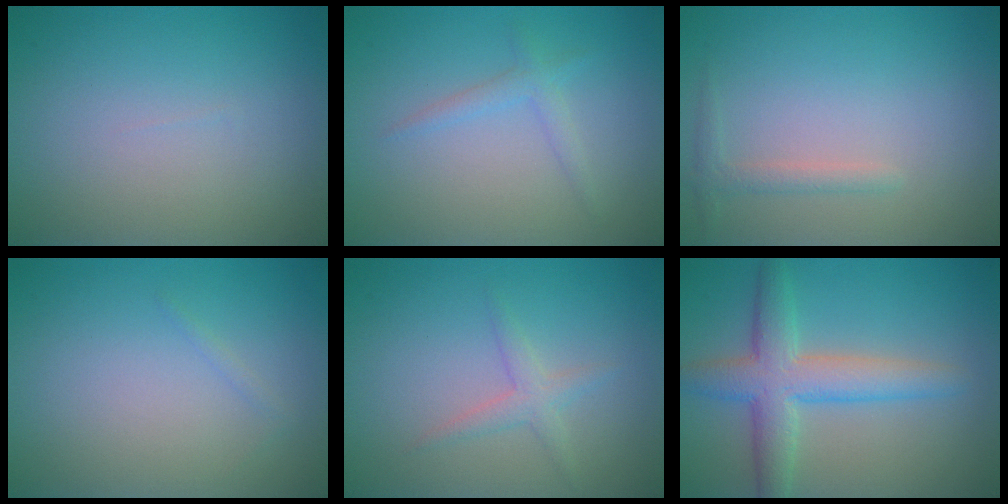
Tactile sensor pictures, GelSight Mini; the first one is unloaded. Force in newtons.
{"total": 1.4, "press": 1.4, "slide": 0.0}
{"total": 1.3, "press": 1.3, "slide": 0.1}
{"total": 0.5, "press": 0.5, "slide": 0.0}
{"total": 1.6, "press": 1.6, "slide": 0.1}
{"total": 5.3, "press": 5.3, "slide": 0.2}